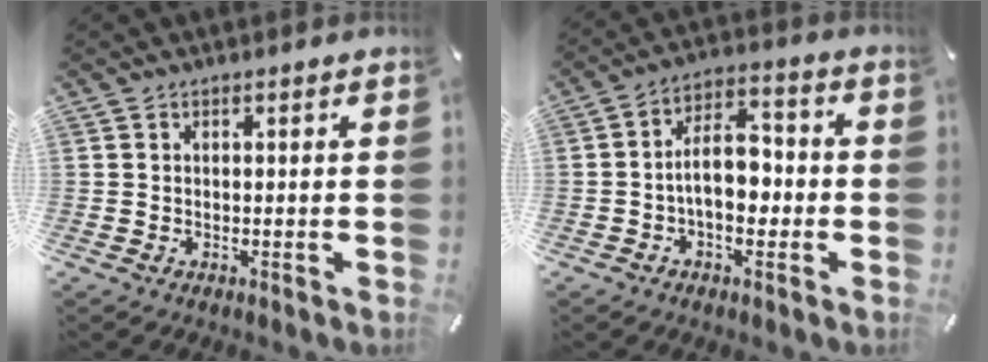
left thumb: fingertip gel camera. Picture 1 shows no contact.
{"total": 9.8, "force": [-2.1, 6.0, 7.5], "torque": [-0.115, 0.018, -0.036]}